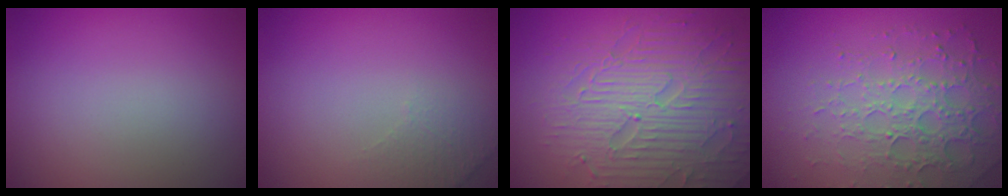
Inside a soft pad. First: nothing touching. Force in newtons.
{"total": 1.6, "press": 1.5, "slide": 0.4}
{"total": 8.4, "press": 6.0, "slide": 5.9}
{"total": 5.5, "press": 4.5, "slide": 3.3}